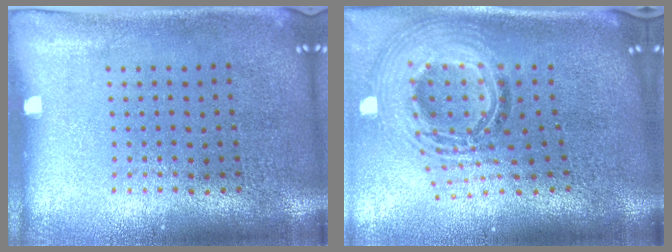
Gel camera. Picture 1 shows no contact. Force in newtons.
{"total": 2.3, "press": 1.8, "slide": 1.5}